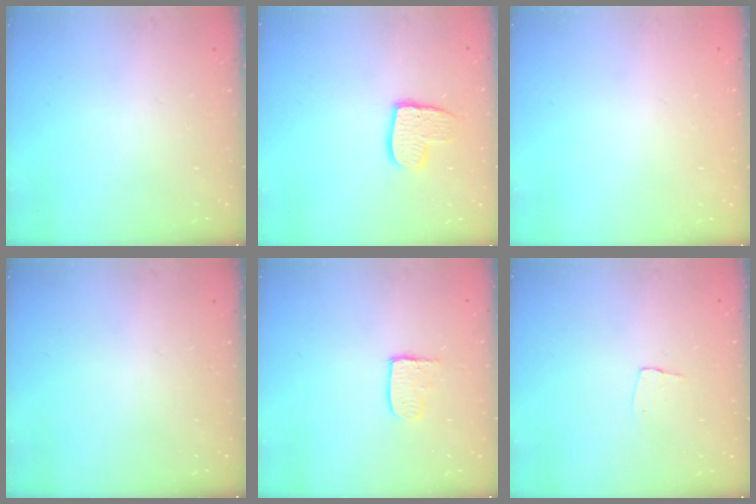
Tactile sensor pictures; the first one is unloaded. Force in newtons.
{"total": 9.2, "press": 9.2, "slide": 0.6}
{"total": 0.0}
{"total": 0.0}
{"total": 5.0, "press": 5.0, "slide": 0.4}
{"total": 4.1, "press": 4.1, "slide": 0.3}